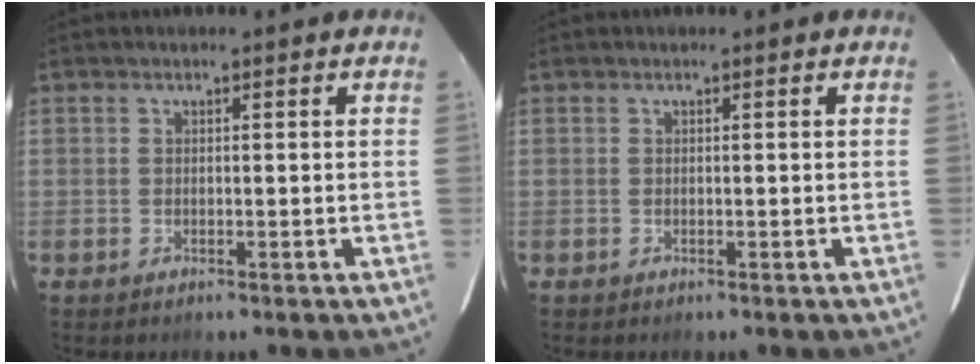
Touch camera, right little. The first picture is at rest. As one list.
[{"total": 0.0}]